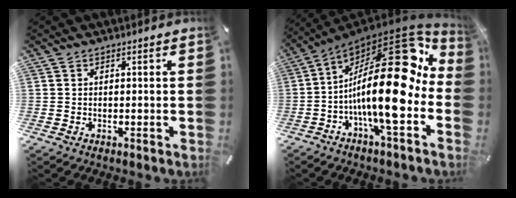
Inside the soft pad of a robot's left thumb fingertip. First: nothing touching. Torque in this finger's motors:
{"motor_torque": [1.40, 3.36, 2.77, 0.00, 0.36]}